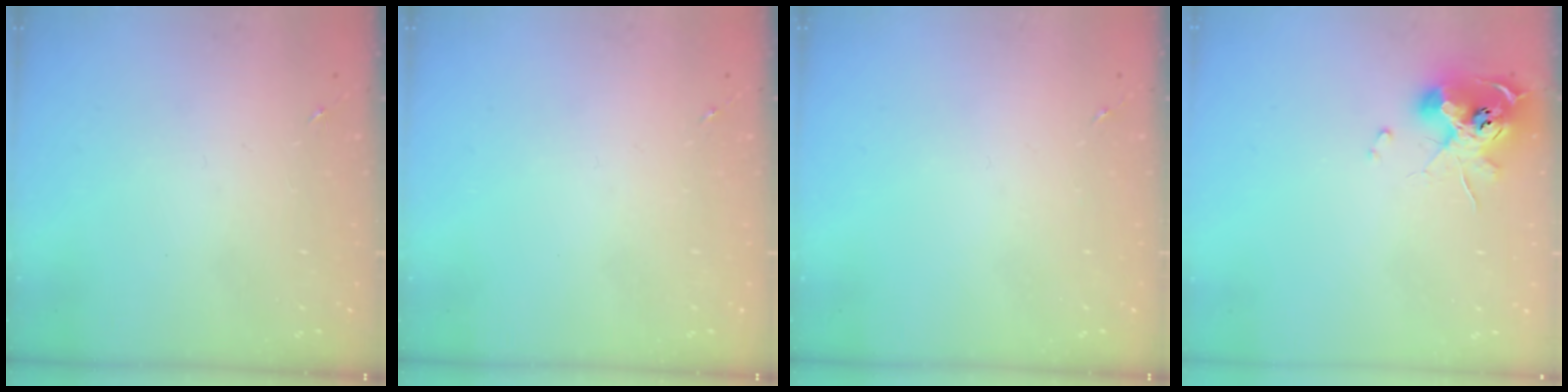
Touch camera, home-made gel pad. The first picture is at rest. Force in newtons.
{"total": 0.0}
{"total": 0.0}
{"total": 13.1, "press": 13.0, "slide": 1.8}